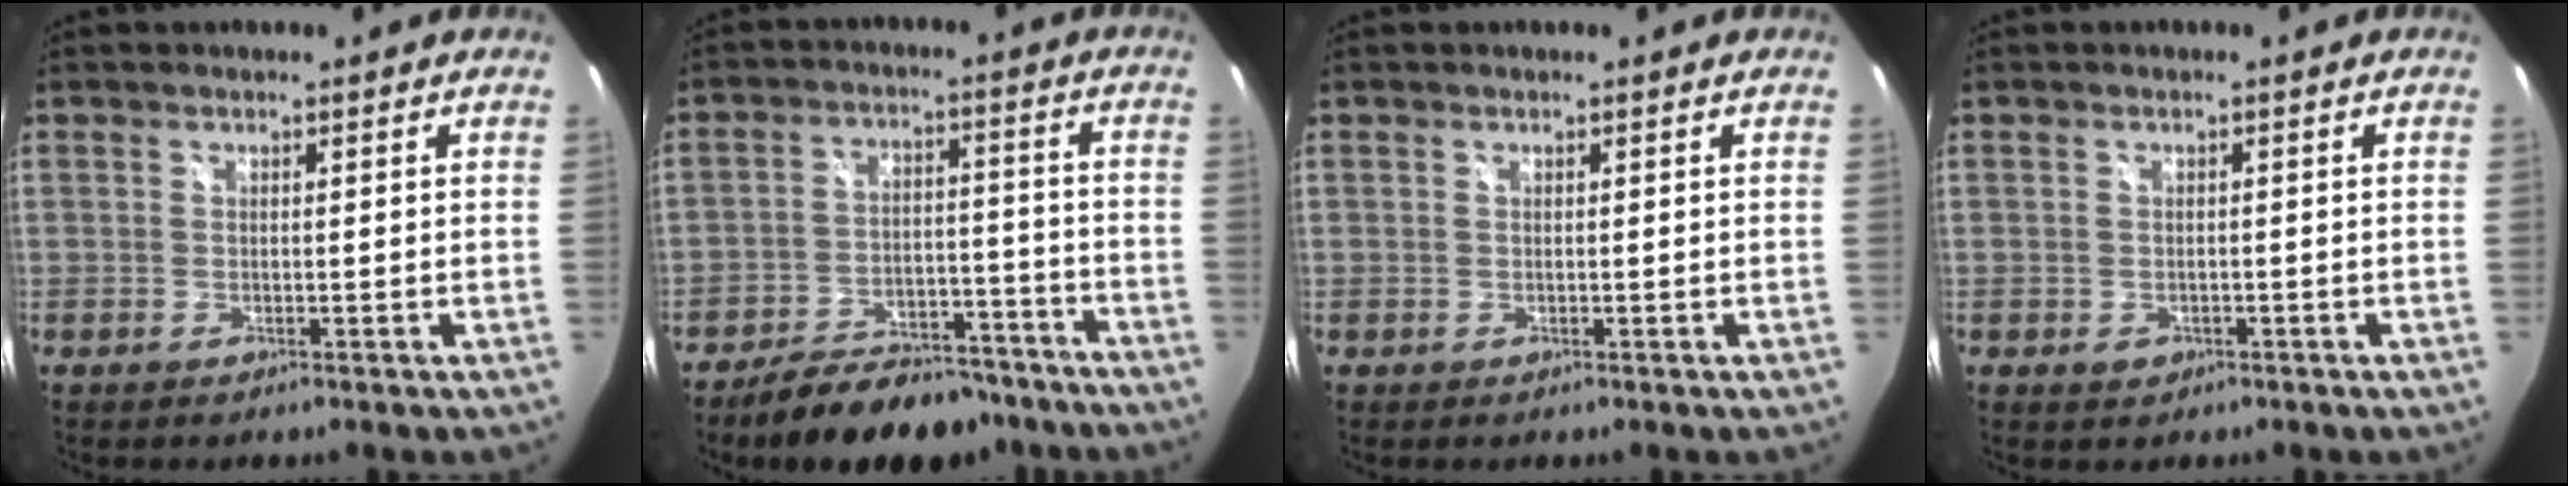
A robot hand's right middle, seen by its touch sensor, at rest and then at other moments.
{"total": 15.5, "force": [-13.0, 5.9, 5.9], "torque": [-0.112, 0.008, -0.177]}
{"total": 0.0}
{"total": 1.8, "force": [-0.9, 1.5, 0.6], "torque": [-0.012, -0.004, -0.011]}